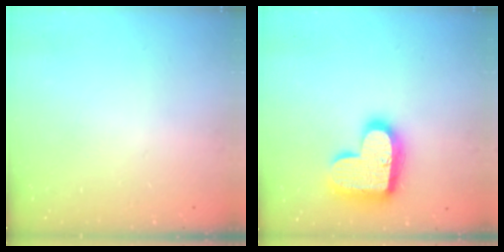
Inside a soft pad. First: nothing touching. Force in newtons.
{"total": 18.9, "press": 18.9, "slide": 1.1}